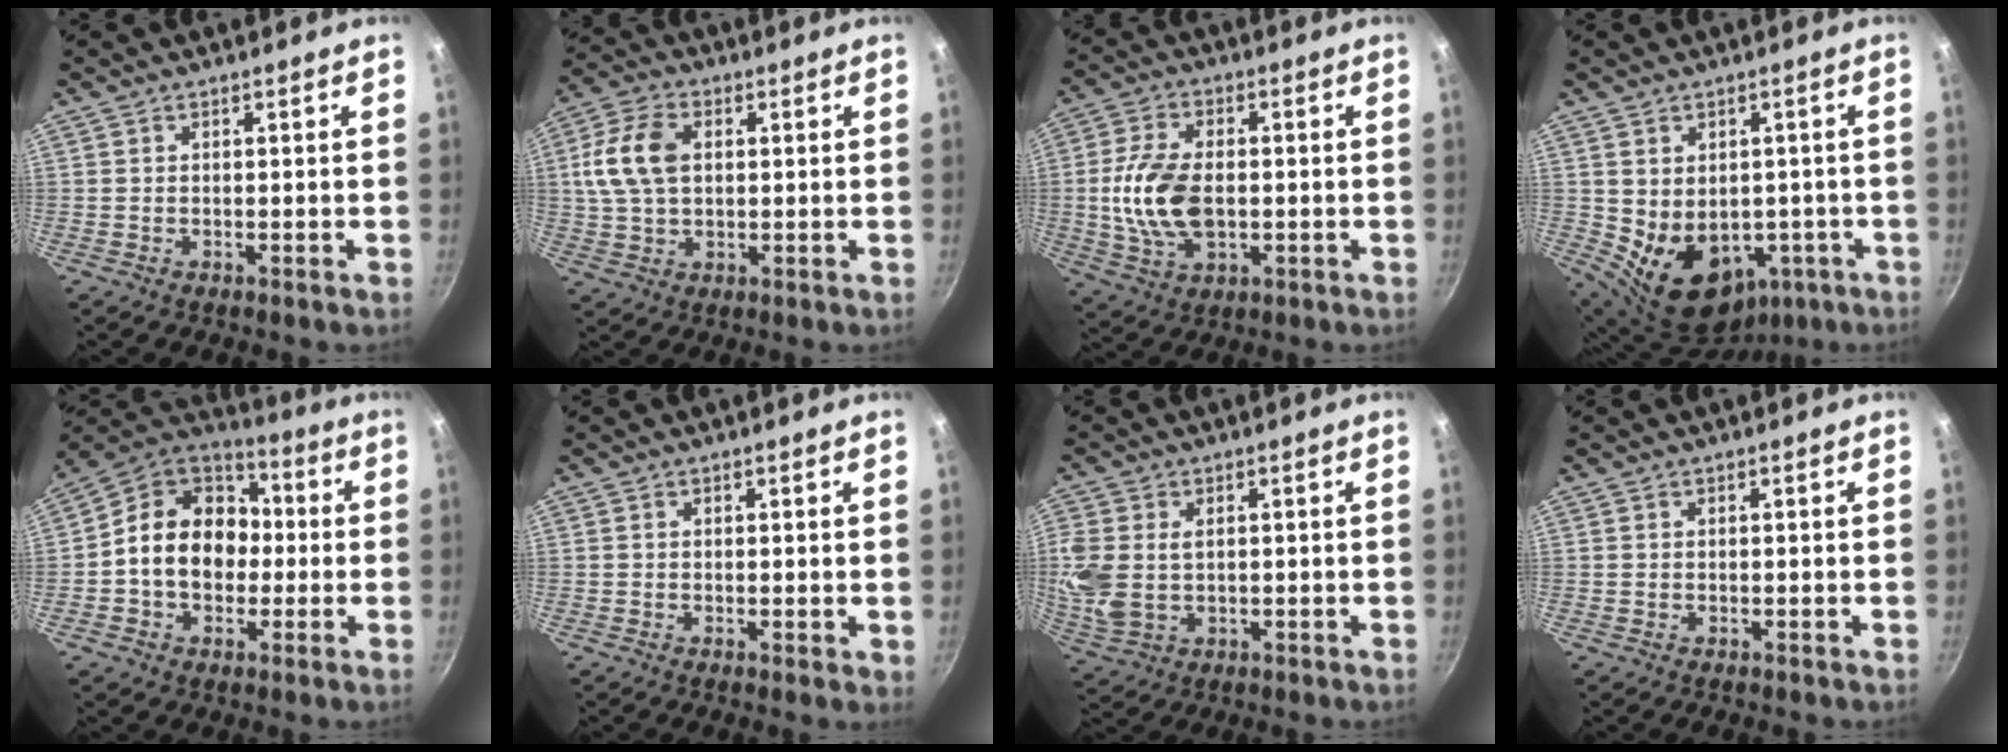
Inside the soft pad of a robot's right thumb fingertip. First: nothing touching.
{"total": 11.1, "force": [1.9, 7.3, 8.2], "torque": [-0.151, 0.014, 0.029]}
{"total": 12.8, "force": [-0.6, 7.6, 10.2], "torque": [-0.193, 0.007, -0.012]}
{"total": 14.1, "force": [-2.6, 10.7, 8.8], "torque": [-0.109, -0.001, -0.001]}
{"total": 16.3, "force": [-0.7, 12.9, 10.0], "torque": [-0.128, 0.040, -0.029]}
{"total": 0.9, "force": [0.2, 0.2, 0.9], "torque": [-0.011, -0.005, 0.001]}
{"total": 9.2, "force": [0.9, 6.4, 6.5], "torque": [-0.145, -0.002, 0.023]}
{"total": 0.0}